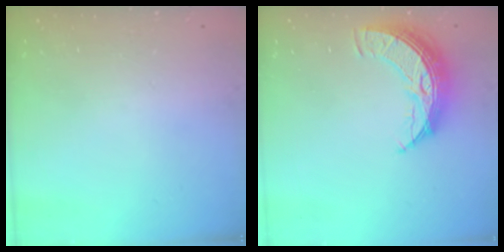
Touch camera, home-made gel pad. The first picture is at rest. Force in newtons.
{"total": 9.4, "press": 9.4, "slide": 0.7}